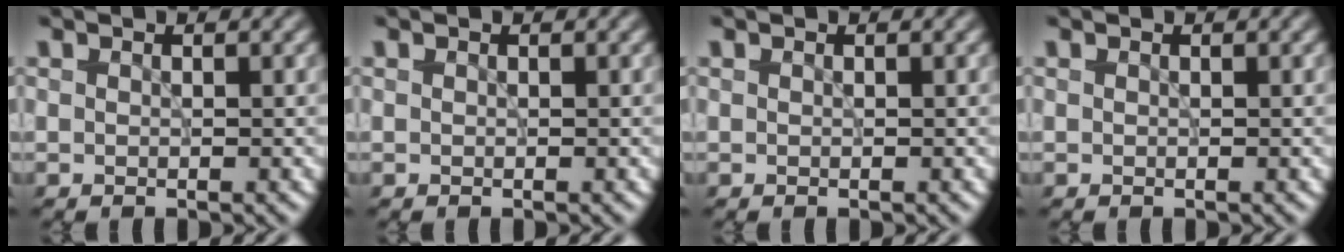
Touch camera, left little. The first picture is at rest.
{"total": 0.0}
{"total": 0.0}
{"total": 0.0}